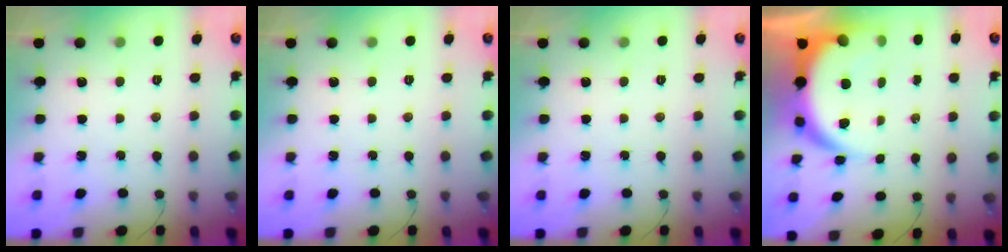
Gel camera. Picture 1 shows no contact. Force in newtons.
{"total": 0.0}
{"total": 0.0}
{"total": 10.4, "press": 10.3, "slide": 1.3}